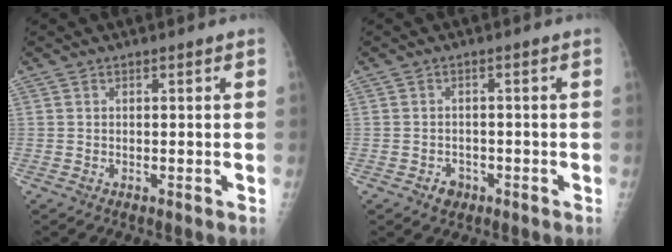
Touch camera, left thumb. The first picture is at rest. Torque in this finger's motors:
{"motor_torque": [-0.34, 0.19, -0.11, 0.02, -0.01]}